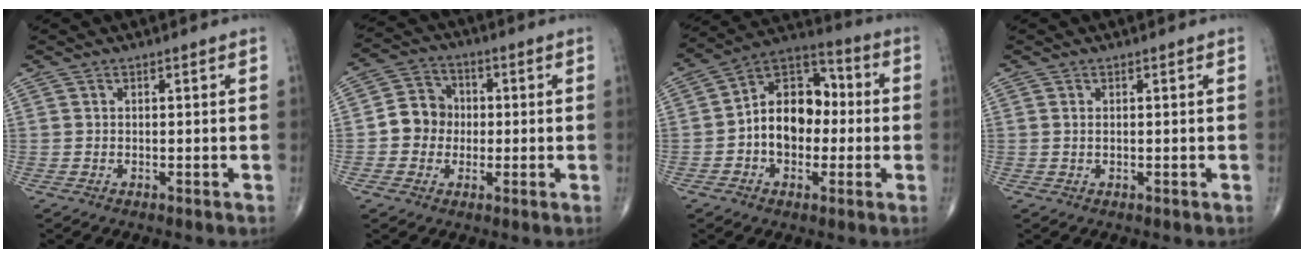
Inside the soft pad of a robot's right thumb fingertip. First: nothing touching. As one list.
[{"total": 7.6, "force": [-0.5, 7.0, 3.1], "torque": [-0.021, 0.021, -0.022]}, {"total": 14.2, "force": [-1.0, 10.0, 10.0], "torque": [-0.127, 0.043, -0.027]}, {"total": 0.6, "force": [0.2, 0.3, 0.5], "torque": [-0.013, 0.003, 0.005]}]